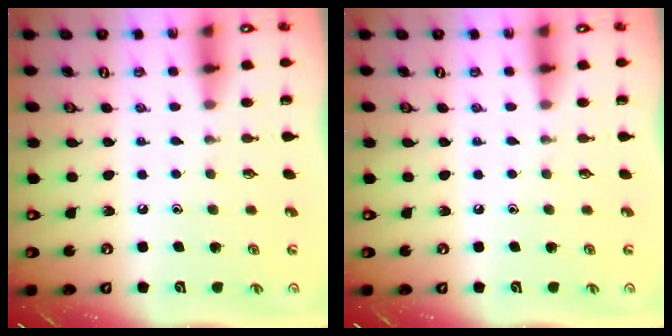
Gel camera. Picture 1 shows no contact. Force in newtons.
{"total": 0.0}